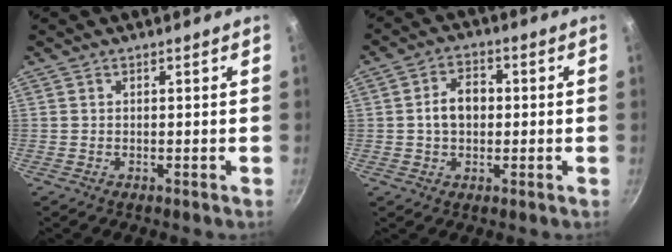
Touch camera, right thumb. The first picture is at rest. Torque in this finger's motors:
{"motor_torque": [0.86, 0.79, 0.82, 0.06, 0.04]}